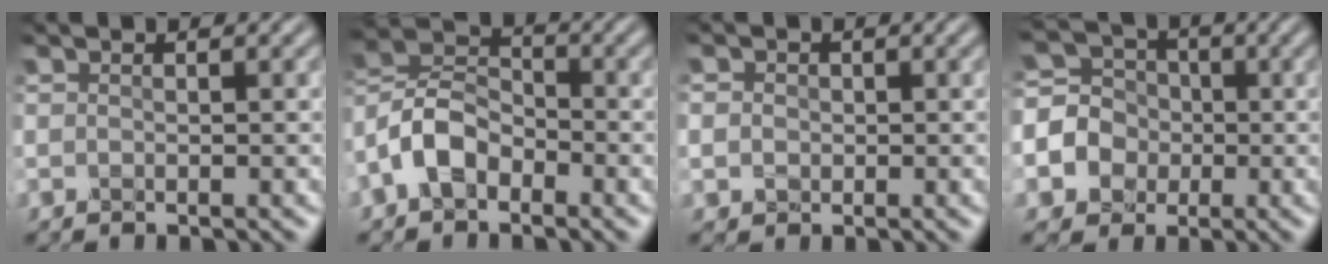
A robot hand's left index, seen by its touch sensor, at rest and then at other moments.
{"total": 4.8, "force": [-2.5, 3.0, 2.8], "torque": [-0.064, 0.012, -0.062]}
{"total": 4.1, "force": [1.1, 3.6, 1.5], "torque": [-0.025, 0.033, -0.007]}
{"total": 6.6, "force": [-0.3, 5.8, 3.0], "torque": [-0.087, 0.015, -0.030]}